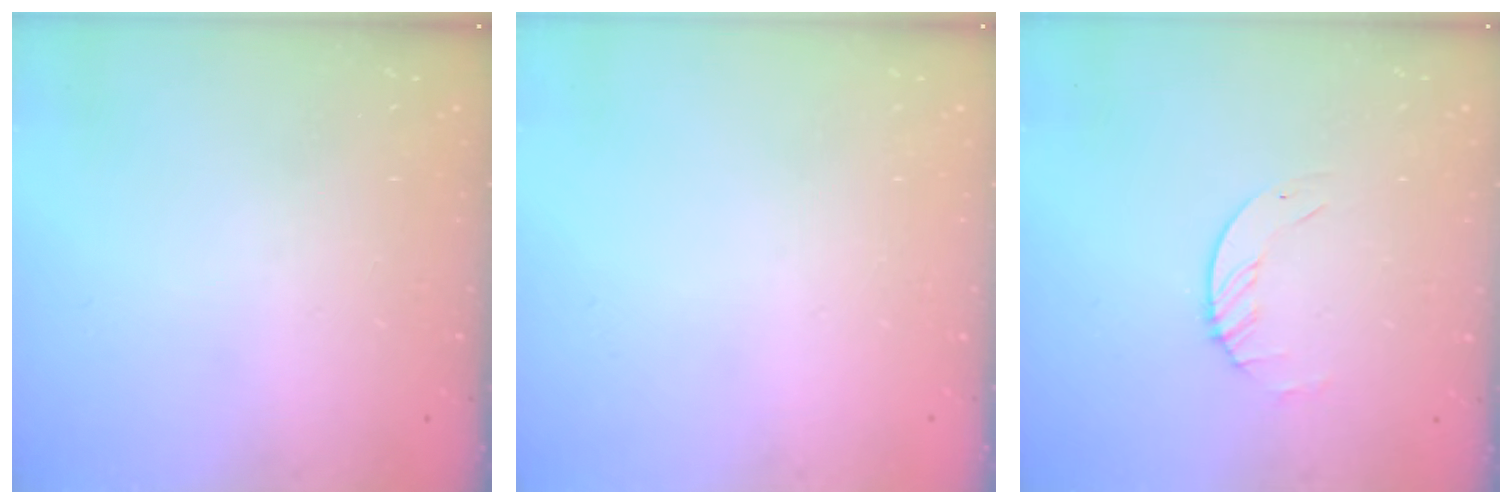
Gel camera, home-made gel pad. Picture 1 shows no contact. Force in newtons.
{"total": 0.0}
{"total": 1.7, "press": 1.7, "slide": 0.2}